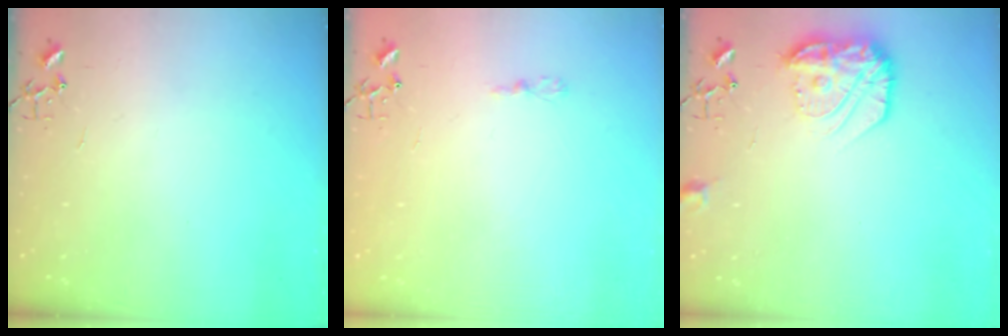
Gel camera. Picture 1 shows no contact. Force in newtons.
{"total": 3.6, "press": 3.6, "slide": 0.4}
{"total": 15.1, "press": 15.0, "slide": 1.0}